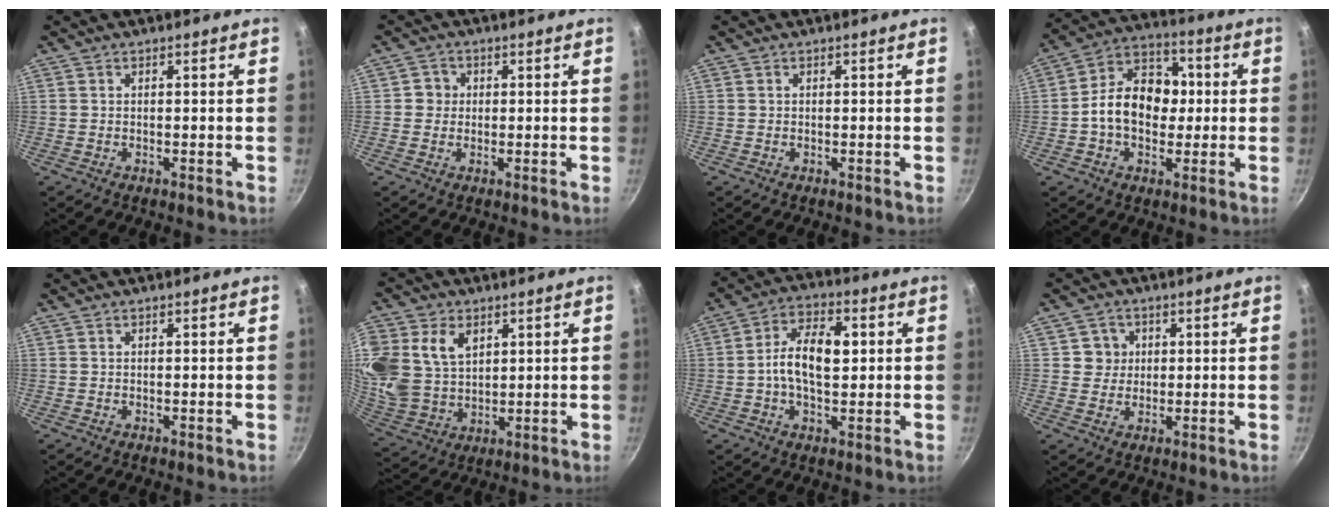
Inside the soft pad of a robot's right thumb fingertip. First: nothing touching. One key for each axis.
{"total": 2.8, "fx": 0.1, "fy": 2.7, "fz": 0.6, "tx": 0.010, "ty": 0.005, "tz": -0.005}
{"total": 0.0}
{"total": 14.0, "fx": -0.3, "fy": 10.4, "fz": 9.4, "tx": -0.110, "ty": 0.031, "tz": -0.024}
{"total": 0.0}
{"total": 18.6, "fx": 5.8, "fy": 13.9, "fz": 11.0, "tx": -0.250, "ty": -0.004, "tz": 0.125}
{"total": 10.8, "fx": 0.8, "fy": 6.1, "fz": 8.8, "tx": -0.138, "ty": 0.017, "tz": 0.001}
{"total": 4.1, "fx": 0.9, "fy": 4.0, "fz": 0.6, "tx": 0.022, "ty": 0.005, "tz": 0.010}